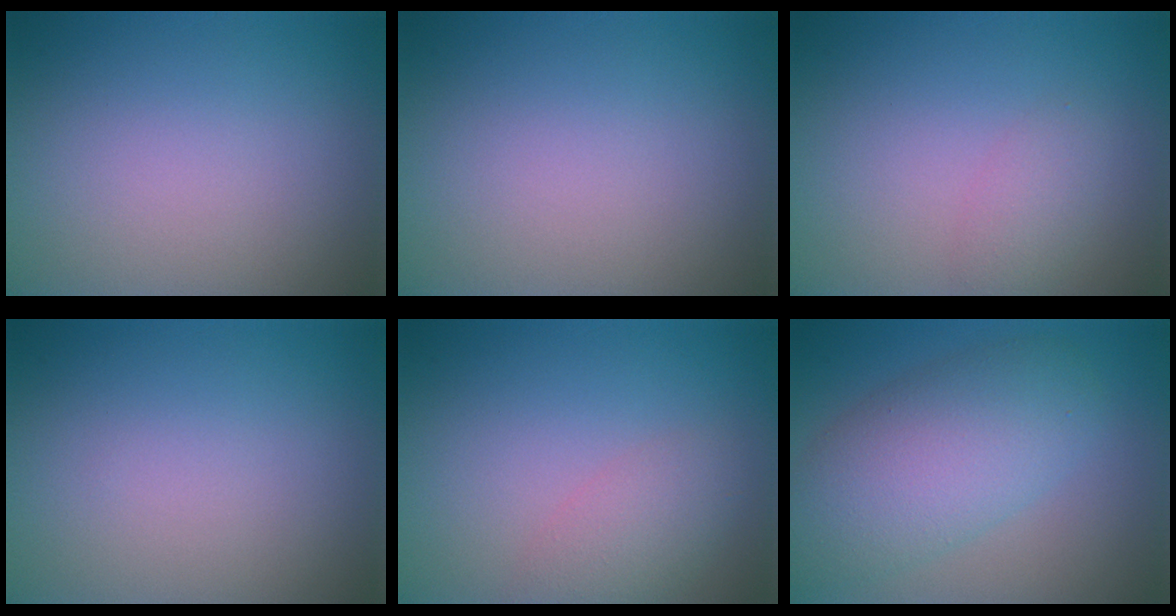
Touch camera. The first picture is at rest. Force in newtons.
{"total": 0.0}
{"total": 1.6, "press": 1.6, "slide": 0.1}
{"total": 0.0}
{"total": 2.7, "press": 2.7, "slide": 0.2}
{"total": 7.0, "press": 7.0, "slide": 0.3}